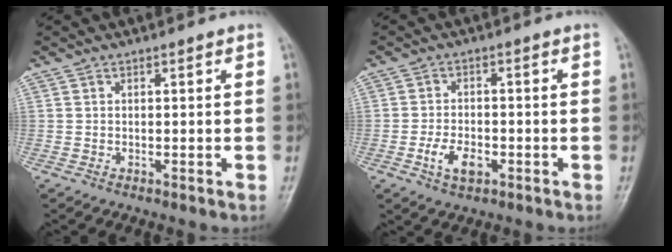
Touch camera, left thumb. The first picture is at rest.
{"total": 5.3, "force": [-2.2, 3.0, 3.8], "torque": [-0.067, 0.011, -0.041]}